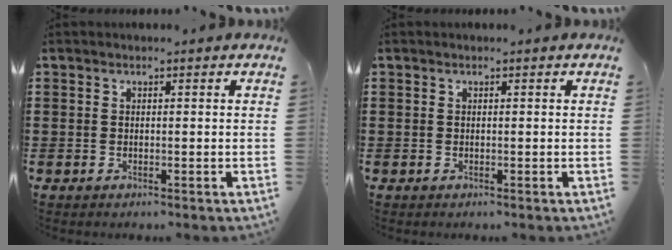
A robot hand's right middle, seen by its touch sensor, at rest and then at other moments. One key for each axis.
{"total": 0.0}